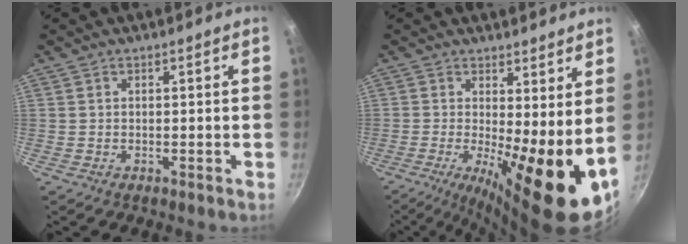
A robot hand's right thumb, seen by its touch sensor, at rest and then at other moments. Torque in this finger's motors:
{"motor_torque": [0.17, 0.96, 1.98, -0.21, 0.45]}